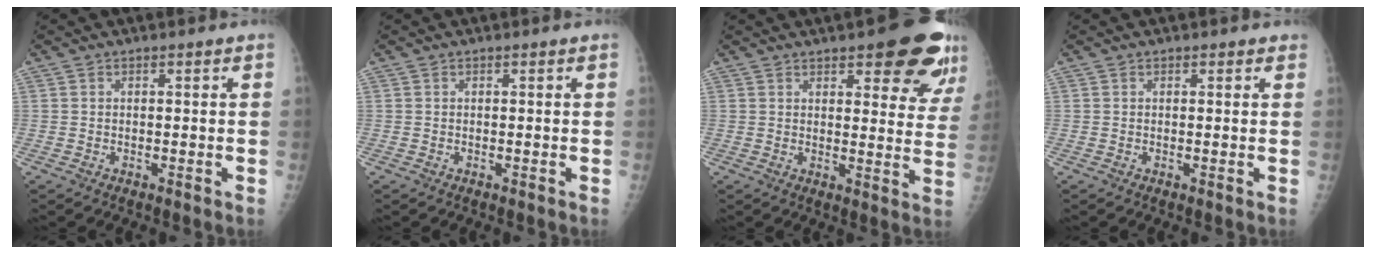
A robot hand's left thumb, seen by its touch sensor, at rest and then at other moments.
{"total": 0.0}
{"total": 14.4, "force": [8.7, 4.8, 10.4], "torque": [-0.090, -0.043, 0.098]}
{"total": 0.8, "force": [0.6, 0.5, 0.3], "torque": [0.003, -0.002, 0.002]}